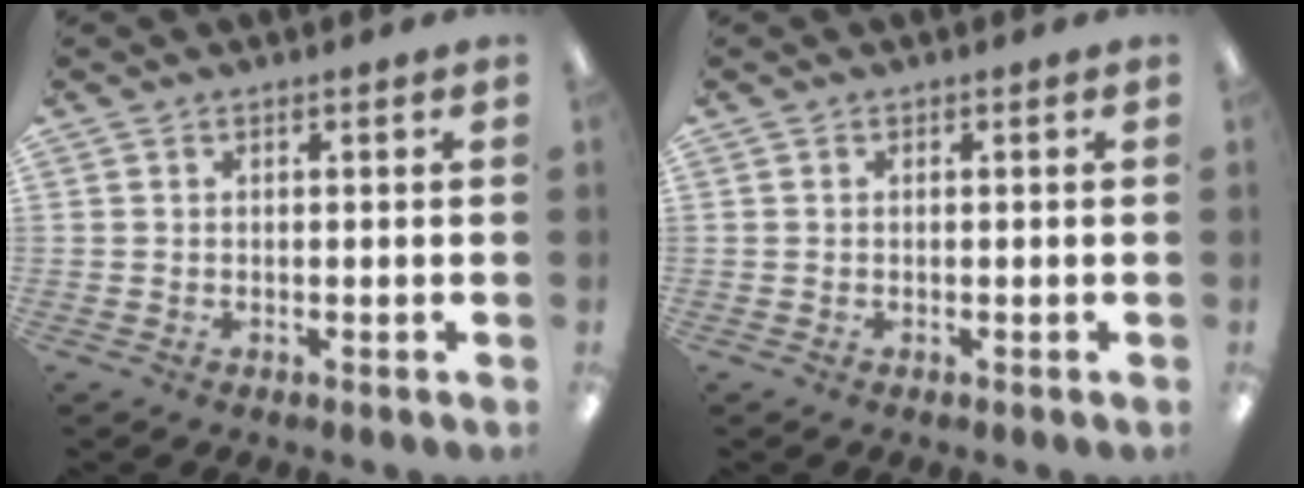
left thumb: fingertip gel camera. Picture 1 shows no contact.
{"total": 0.0}